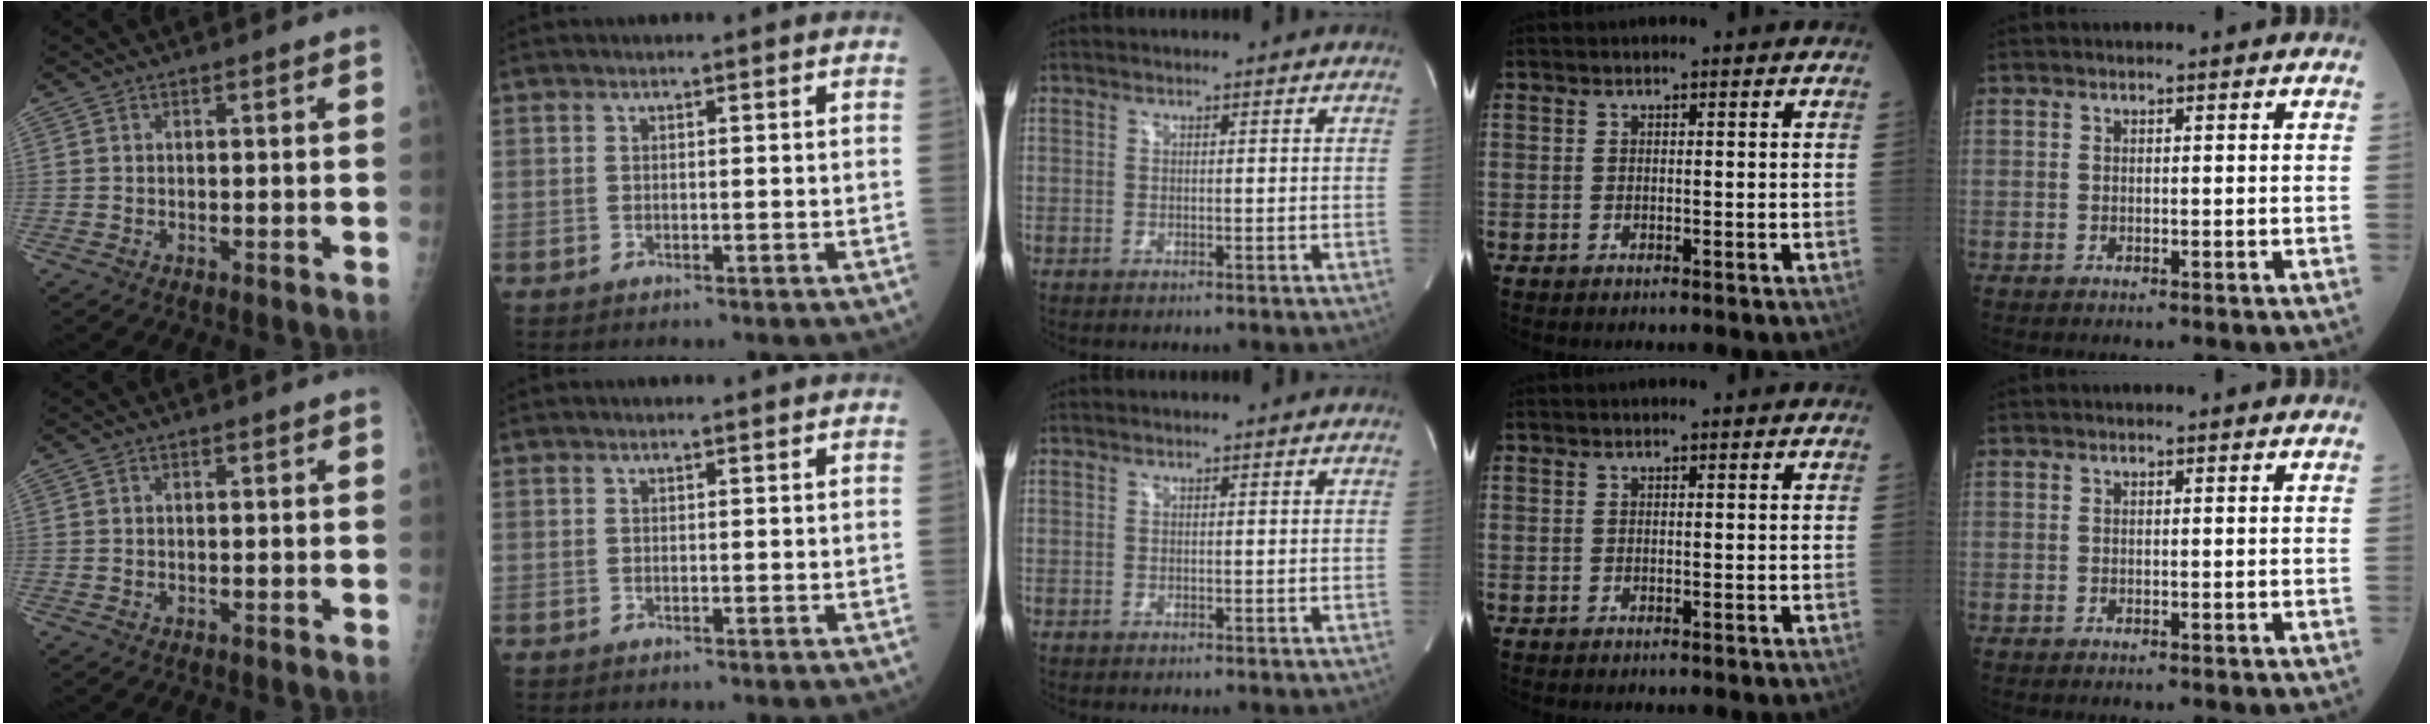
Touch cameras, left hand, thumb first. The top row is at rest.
{}